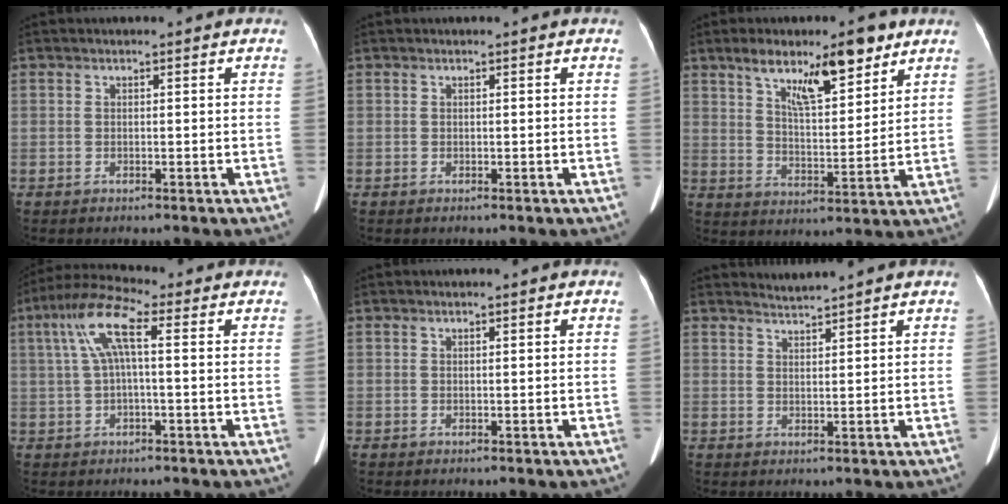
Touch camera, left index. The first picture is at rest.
{"total": 0.0}
{"total": 11.5, "force": [7.3, 2.8, 8.5], "torque": [-0.135, 0.000, 0.121]}
{"total": 7.9, "force": [1.7, 1.5, 7.6], "torque": [-0.165, 0.034, 0.031]}
{"total": 0.0}
{"total": 1.9, "force": [1.7, -0.8, -0.3], "torque": [-0.006, -0.004, 0.038]}